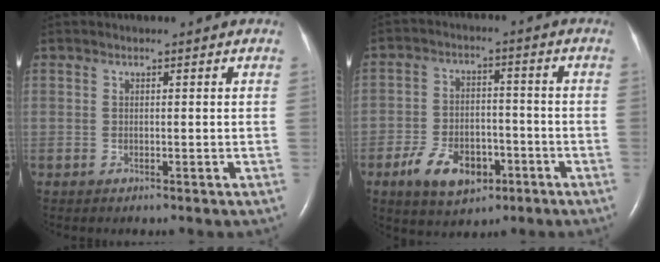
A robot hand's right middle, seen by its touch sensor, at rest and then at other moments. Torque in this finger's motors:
{"motor_torque": [0.35, -0.38, 0.08, 0.02]}